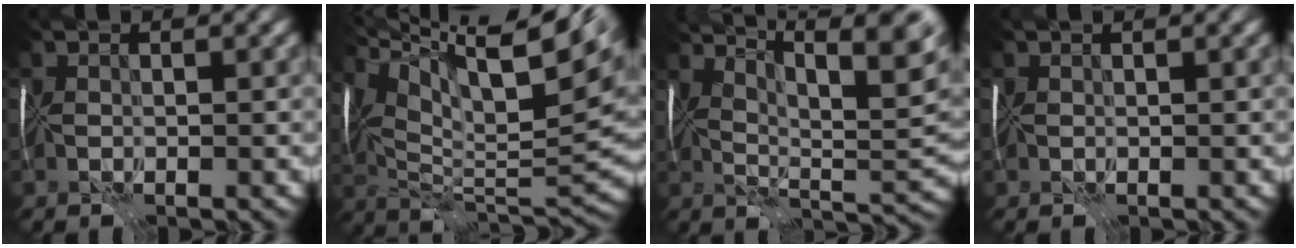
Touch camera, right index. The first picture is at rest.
{"total": 14.9, "force": [8.4, 4.1, 11.6], "torque": [-0.212, 0.028, 0.149]}
{"total": 13.3, "force": [8.0, 3.9, 9.9], "torque": [-0.150, 0.022, 0.104]}
{"total": 1.1, "force": [0.9, 0.4, 0.5], "torque": [-0.001, 0.005, 0.016]}